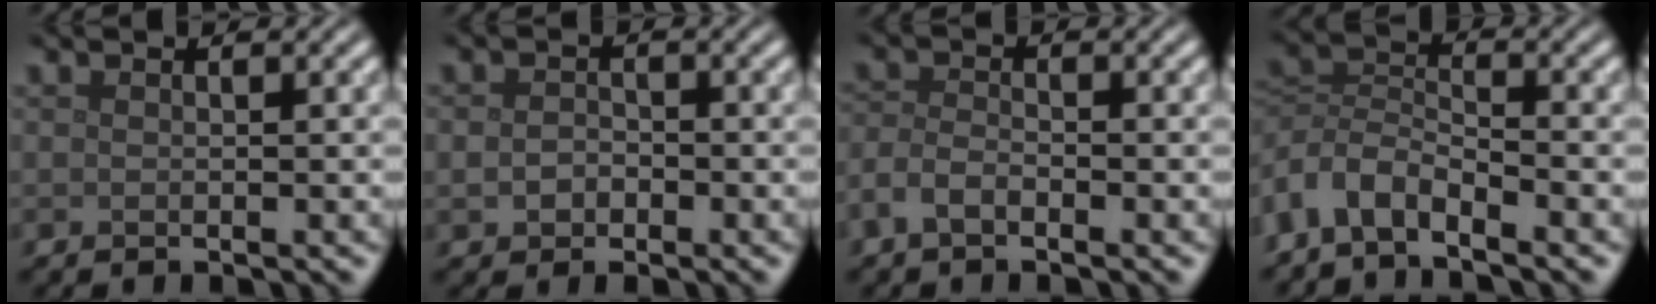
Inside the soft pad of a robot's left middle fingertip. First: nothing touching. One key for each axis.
{"total": 1.6, "fx": -0.5, "fy": 1.3, "fz": 0.8, "tx": -0.017, "ty": -0.002, "tz": -0.012}
{"total": 2.1, "fx": -1.4, "fy": 0.9, "fz": 1.3, "tx": -0.030, "ty": 0.002, "tz": -0.036}
{"total": 4.3, "fx": -3.1, "fy": 1.9, "fz": 2.2, "tx": -0.046, "ty": -0.002, "tz": -0.073}